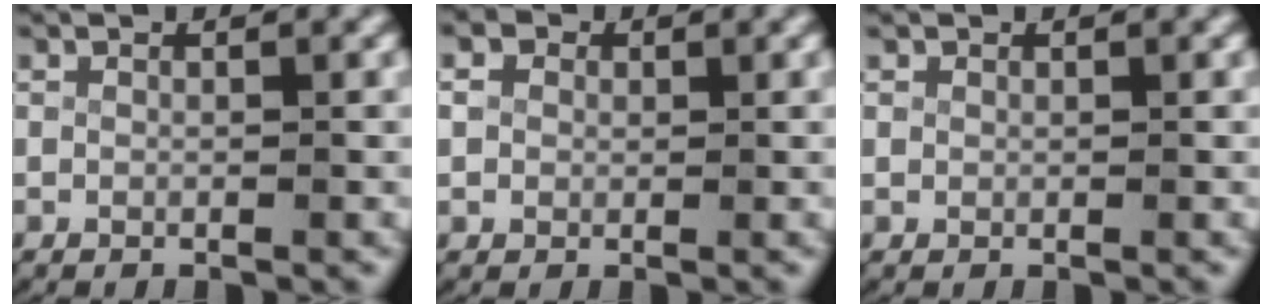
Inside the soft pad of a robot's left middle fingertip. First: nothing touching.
{"total": 2.3, "force": [0.5, 2.1, 0.7], "torque": [-0.030, -0.005, 0.010]}
{"total": 0.6, "force": [0.3, 0.5, 0.1], "torque": [-0.011, -0.008, 0.013]}